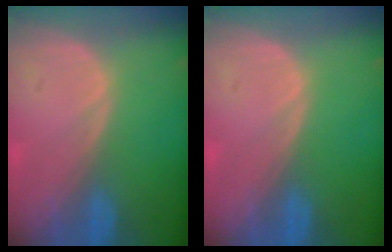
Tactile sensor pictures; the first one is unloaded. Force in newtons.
{"total": 0.0}